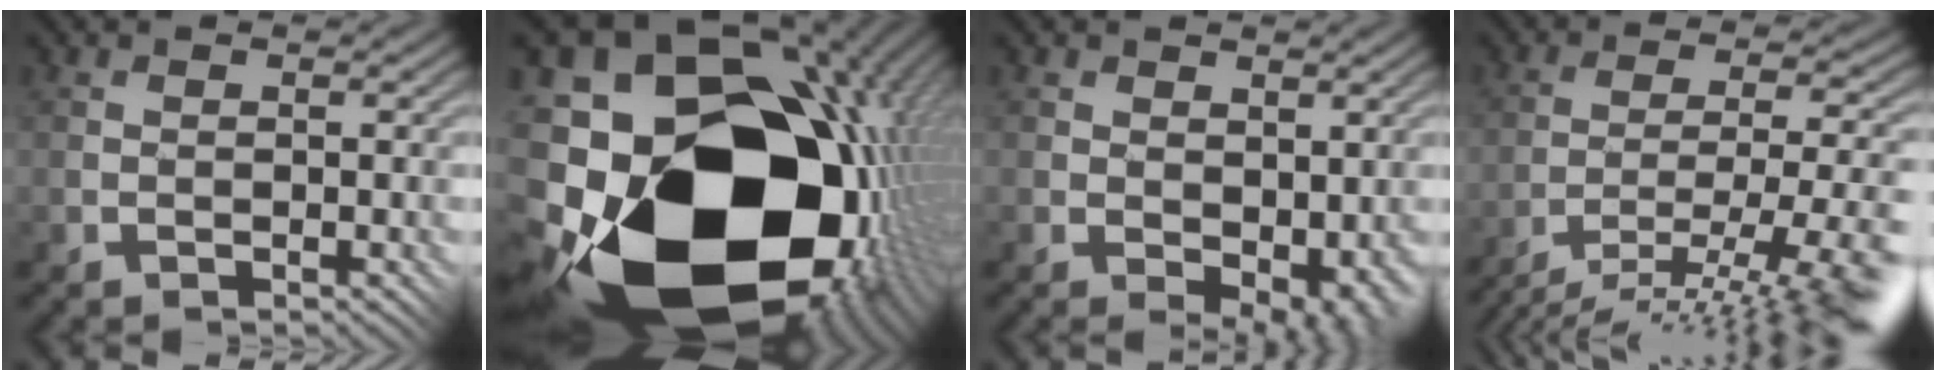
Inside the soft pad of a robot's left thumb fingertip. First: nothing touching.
{"total": 22.9, "force": [-6.1, 16.5, 14.7], "torque": [-0.263, -0.039, -0.094]}
{"total": 3.6, "force": [0.2, 2.3, 2.7], "torque": [-0.051, -0.014, 0.013]}
{"total": 15.3, "force": [-12.2, 1.9, 9.1], "torque": [-0.136, 0.012, -0.184]}